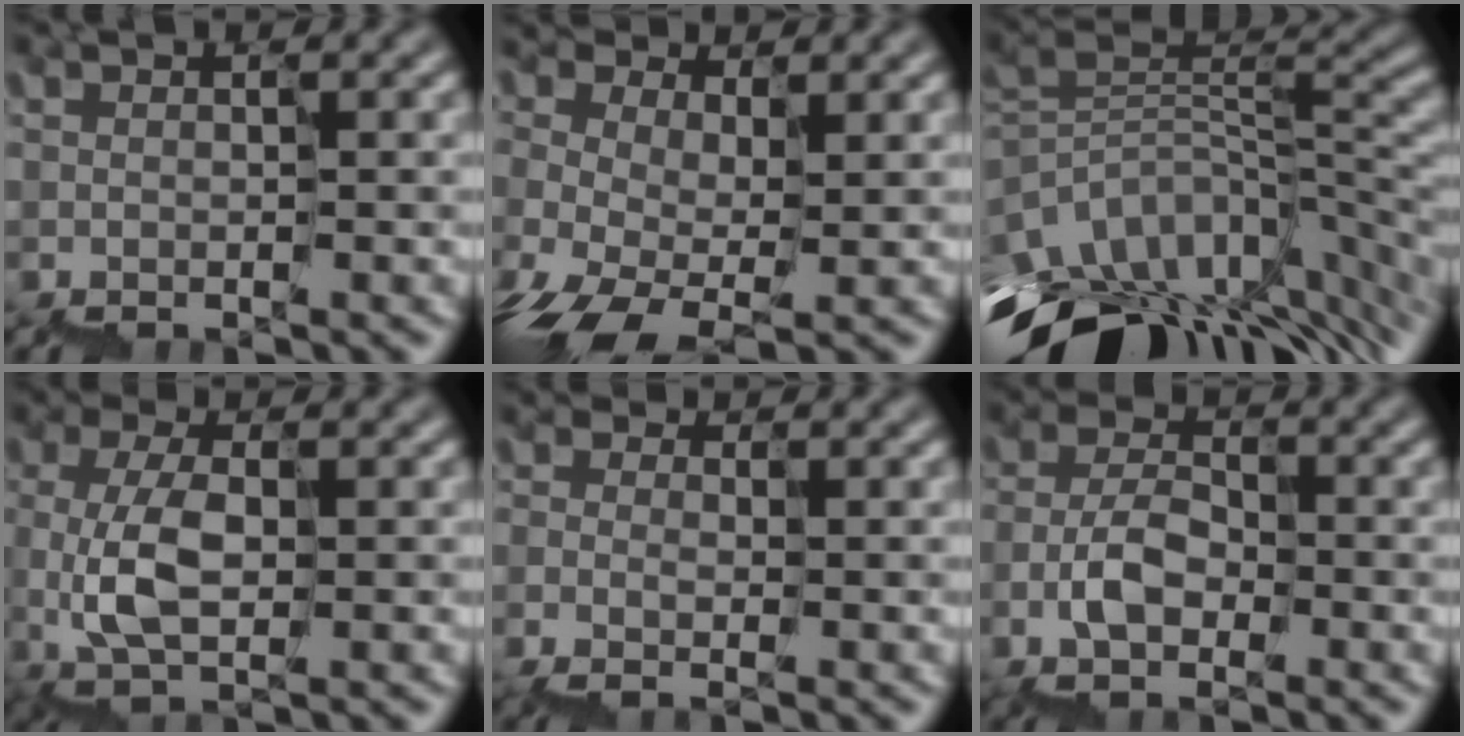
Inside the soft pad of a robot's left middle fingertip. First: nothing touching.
{"total": 4.4, "force": [-1.7, 2.6, 3.2], "torque": [-0.092, -0.010, -0.023]}
{"total": 11.8, "force": [-6.2, 6.8, 7.3], "torque": [-0.163, 0.012, -0.086]}
{"total": 2.7, "force": [0.4, 1.3, 2.3], "torque": [-0.062, 0.009, 0.018]}
{"total": 0.8, "force": [-0.6, 0.4, 0.4], "torque": [-0.008, -0.001, -0.009]}
{"total": 2.7, "force": [-1.5, 1.7, 1.4], "torque": [-0.031, 0.016, -0.027]}